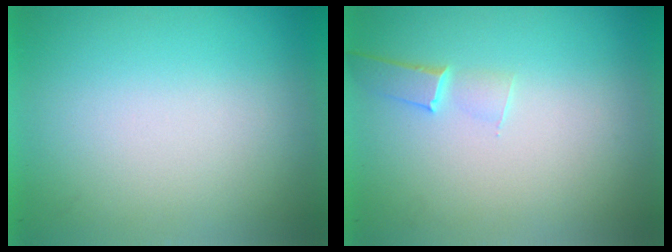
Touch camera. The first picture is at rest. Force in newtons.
{"total": 1.1}